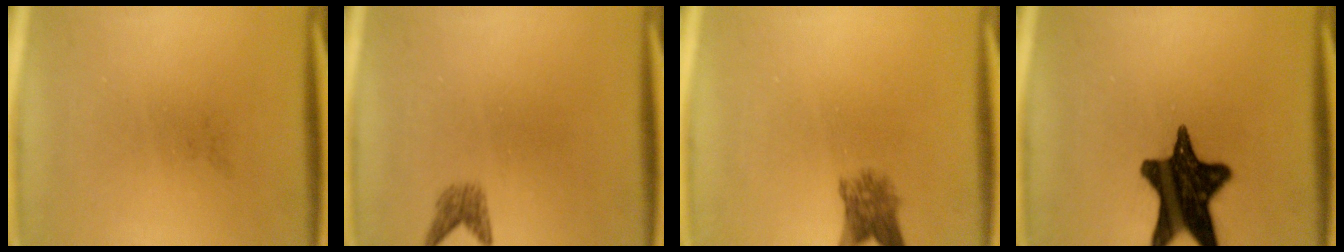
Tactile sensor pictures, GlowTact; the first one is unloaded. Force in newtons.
{"total": 1.8}
{"total": 3.8}
{"total": 16.5}